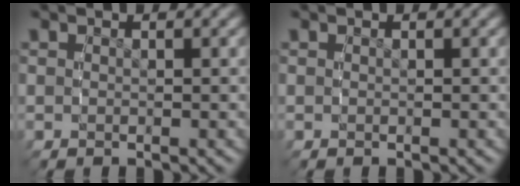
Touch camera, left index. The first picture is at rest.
{"total": 0.0}